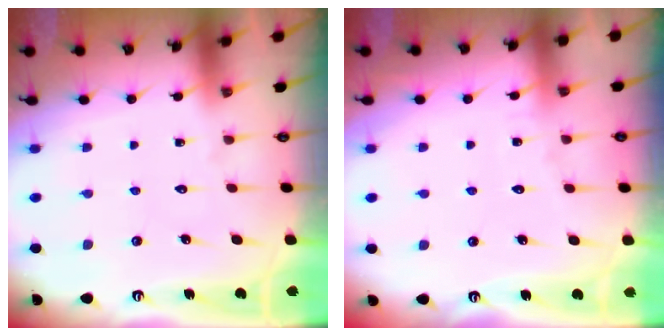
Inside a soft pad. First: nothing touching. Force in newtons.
{"total": 4.2, "press": 4.1, "slide": 0.5}